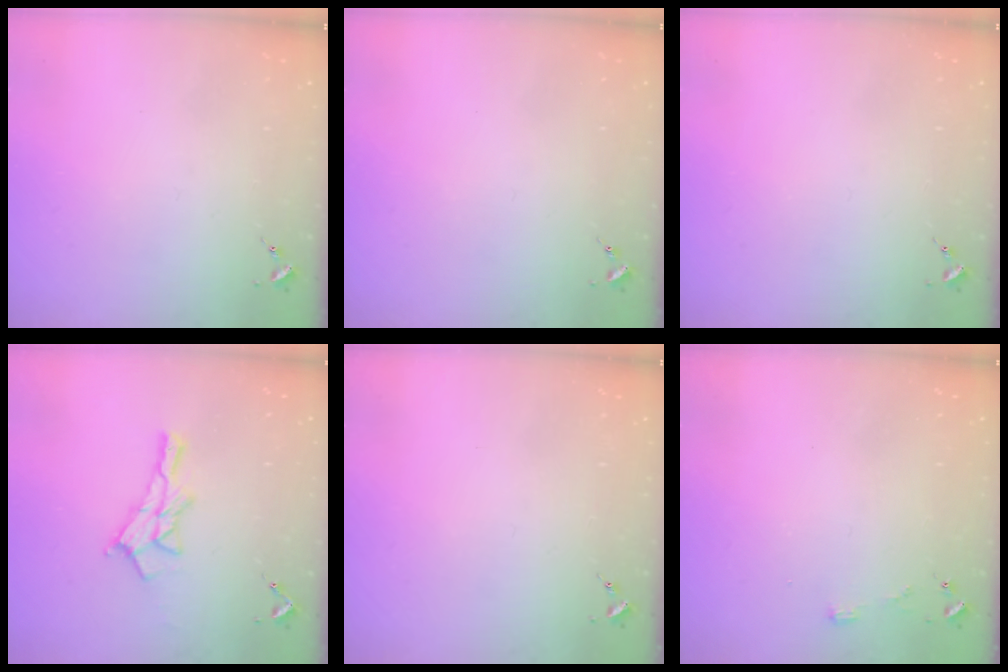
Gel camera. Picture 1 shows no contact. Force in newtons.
{"total": 0.0}
{"total": 0.0}
{"total": 10.1, "press": 10.1, "slide": 0.4}
{"total": 0.0}
{"total": 2.8, "press": 2.8, "slide": 0.2}